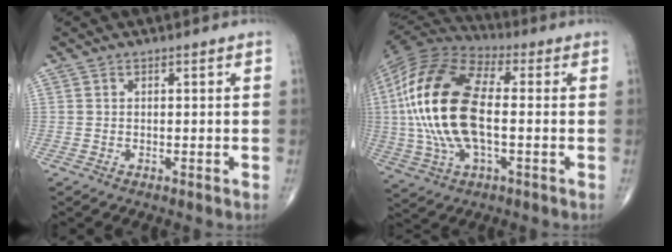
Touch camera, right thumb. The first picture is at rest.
{"total": 22.5, "force": [-0.1, 10.6, 19.9], "torque": [-0.426, 0.014, -0.007]}